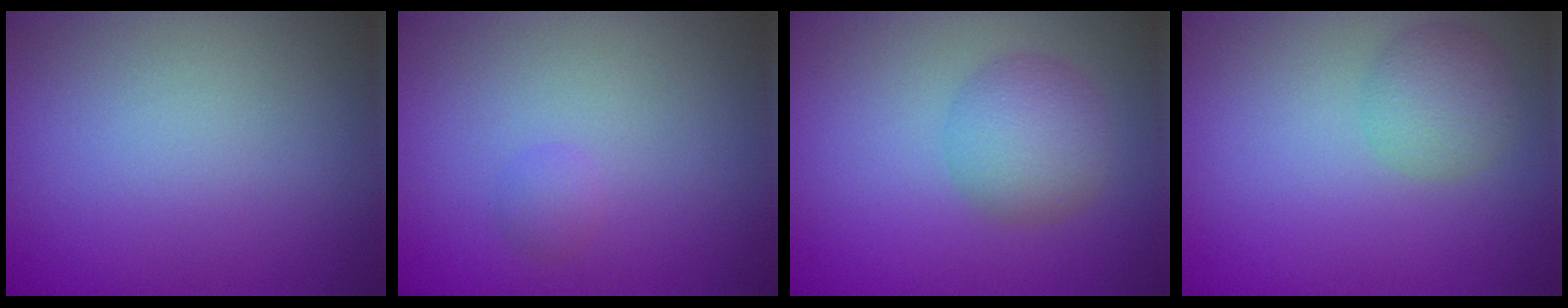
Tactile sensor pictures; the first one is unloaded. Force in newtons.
{"total": 0.9, "press": 0.9, "slide": 0.0}
{"total": 3.8, "press": 3.8, "slide": 0.1}
{"total": 2.8, "press": 2.8, "slide": 0.1}